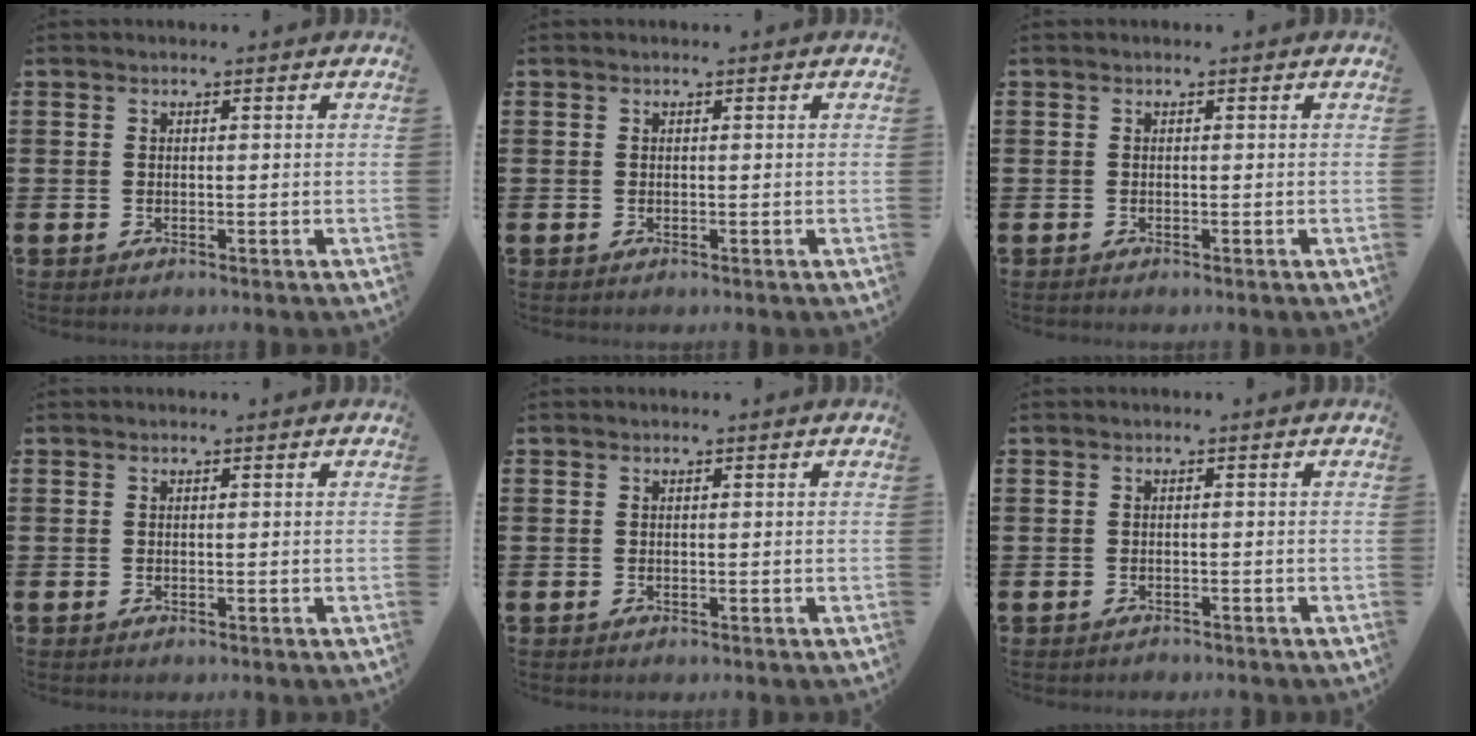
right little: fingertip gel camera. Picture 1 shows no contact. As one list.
[{"total": 0.0}, {"total": 0.0}, {"total": 0.0}, {"total": 0.0}, {"total": 0.5, "force": [-0.5, 0.1, 0.0], "torque": [-0.002, -0.002, -0.011]}]